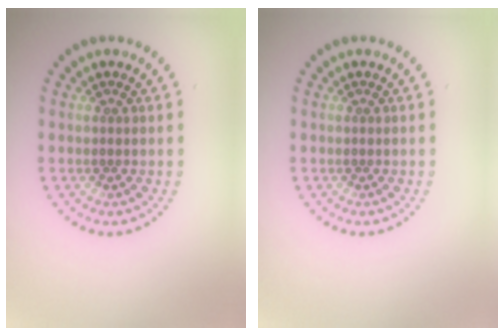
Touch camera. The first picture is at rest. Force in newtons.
{"total": 0.0}